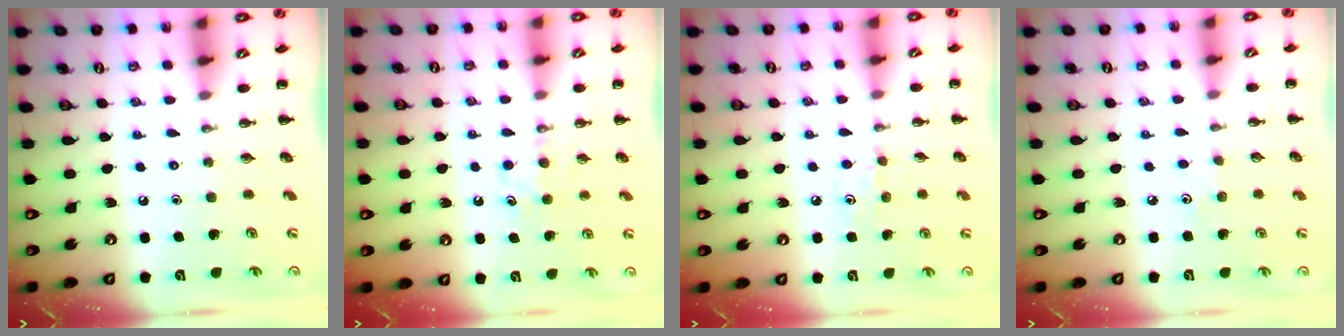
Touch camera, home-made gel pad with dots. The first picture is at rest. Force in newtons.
{"total": 4.8, "press": 4.6, "slide": 1.2}
{"total": 5.9, "press": 5.7, "slide": 1.6}
{"total": 3.2, "press": 3.0, "slide": 1.1}